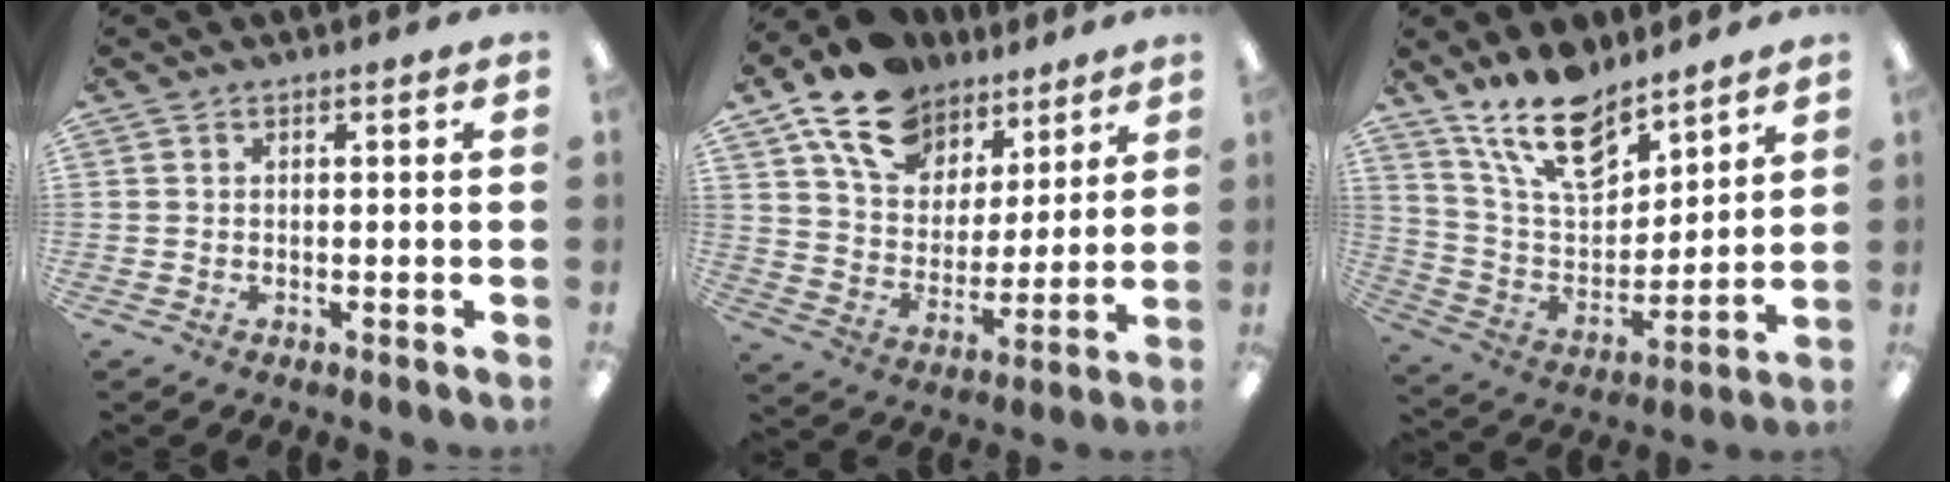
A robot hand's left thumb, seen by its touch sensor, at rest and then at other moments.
{"total": 17.3, "force": [11.8, 10.6, 7.0], "torque": [-0.137, -0.058, 0.219]}
{"total": 16.5, "force": [12.8, 7.0, 7.8], "torque": [-0.155, -0.073, 0.233]}